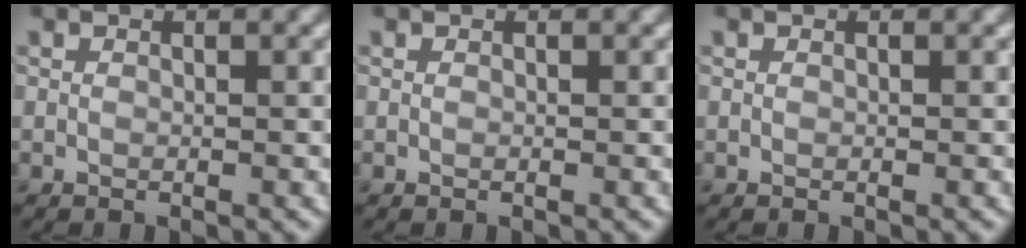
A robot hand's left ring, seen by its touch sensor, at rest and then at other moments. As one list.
[{"total": 0.0}, {"total": 0.0}]